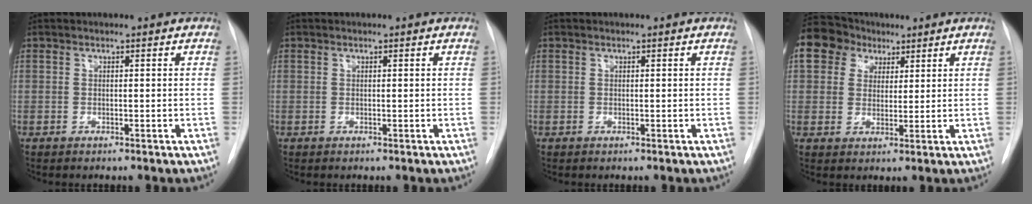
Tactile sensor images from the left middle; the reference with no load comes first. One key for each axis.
{"total": 0.0}
{"total": 0.0}
{"total": 13.8, "fx": 6.9, "fy": 11.0, "fz": 4.7, "tx": -0.139, "ty": 0.062, "tz": 0.129}